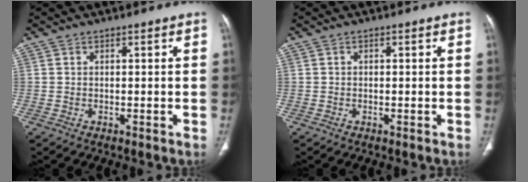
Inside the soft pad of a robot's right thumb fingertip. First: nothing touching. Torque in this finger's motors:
{"motor_torque": [0.23, 0.06, -0.40, 0.33, 0.07]}